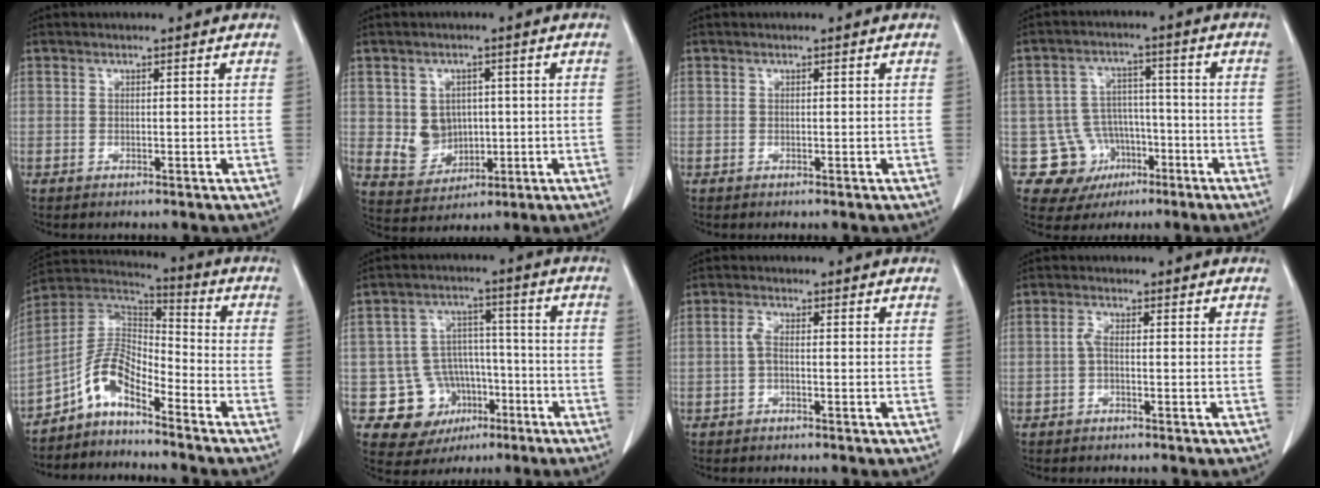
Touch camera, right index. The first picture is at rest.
{"total": 6.4, "force": [0.5, 5.7, 2.9], "torque": [-0.053, 0.010, 0.025]}
{"total": 0.0}
{"total": 10.4, "force": [-3.7, 9.6, 1.6], "torque": [-0.032, 0.032, -0.044]}
{"total": 8.6, "force": [-5.6, 3.0, 5.8], "torque": [-0.125, 0.027, -0.115]}
{"total": 10.8, "force": [-3.8, 9.7, 2.9], "torque": [-0.044, 0.038, -0.044]}
{"total": 2.2, "force": [-0.1, 0.7, 2.0], "torque": [-0.044, 0.005, -0.004]}
{"total": 1.9, "force": [-0.1, 0.6, 1.8], "torque": [-0.040, 0.004, -0.004]}